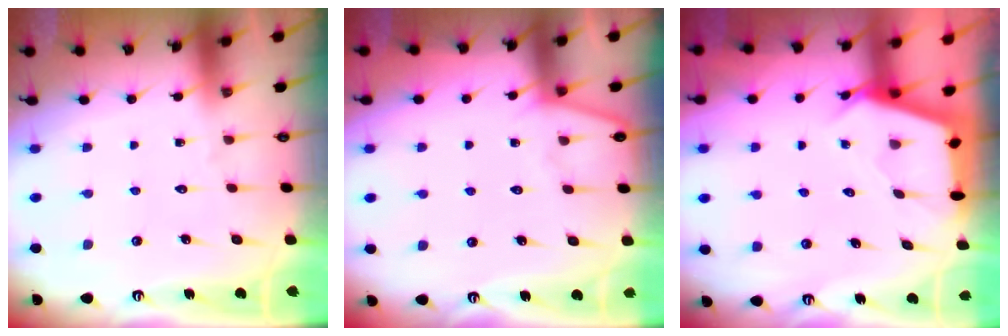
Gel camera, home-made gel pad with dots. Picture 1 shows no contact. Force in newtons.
{"total": 4.2, "press": 4.2, "slide": 0.6}
{"total": 2.7, "press": 2.7, "slide": 0.3}